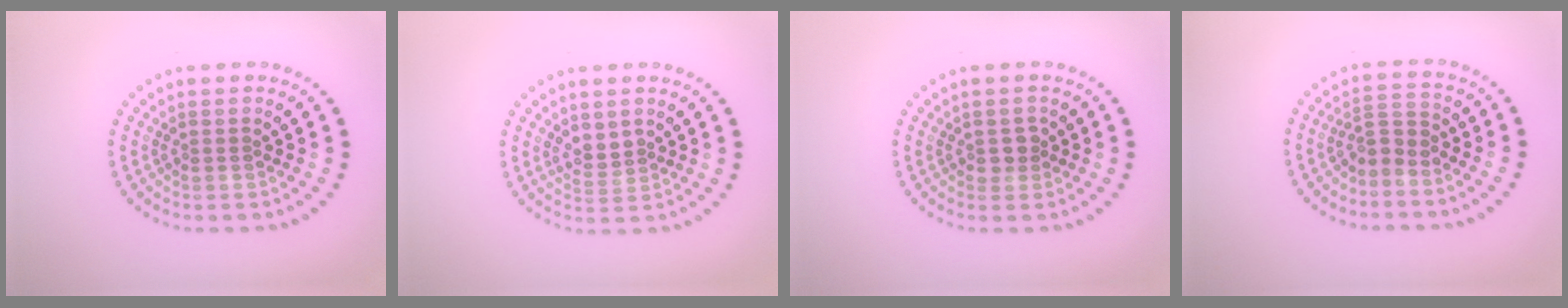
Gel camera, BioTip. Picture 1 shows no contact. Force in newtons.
{"total": 1.5, "press": 1.3, "slide": 0.8}
{"total": 1.3, "press": 1.1, "slide": 0.6}
{"total": 2.3, "press": 1.5, "slide": 1.7}